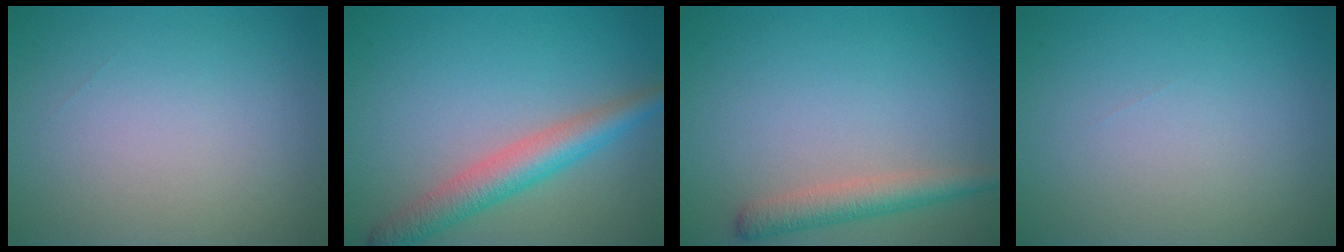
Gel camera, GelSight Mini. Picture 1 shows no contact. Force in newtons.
{"total": 4.4, "press": 4.4, "slide": 0.1}
{"total": 3.0, "press": 3.0, "slide": 0.2}
{"total": 0.0}